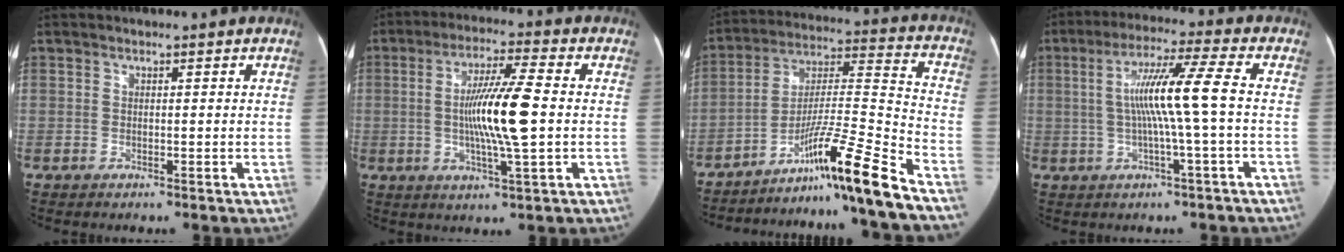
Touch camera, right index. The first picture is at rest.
{"total": 11.7, "force": [-0.4, 0.7, 11.6], "torque": [-0.216, 0.002, -0.009]}
{"total": 17.0, "force": [-12.4, -2.5, 11.4], "torque": [-0.192, 0.006, -0.208]}
{"total": 10.1, "force": [-0.3, -0.9, 10.1], "torque": [-0.186, 0.016, -0.005]}